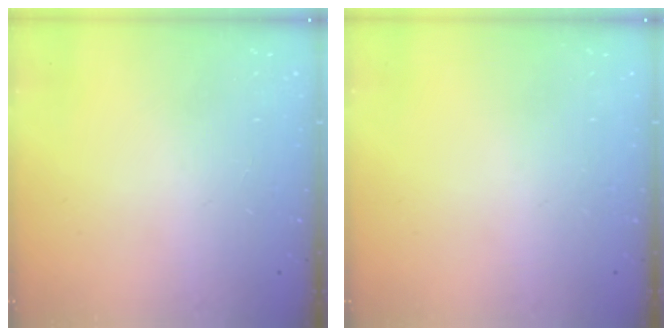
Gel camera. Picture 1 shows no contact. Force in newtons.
{"total": 0.0}